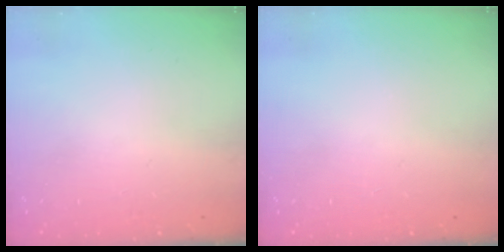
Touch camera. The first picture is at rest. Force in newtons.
{"total": 0.0}